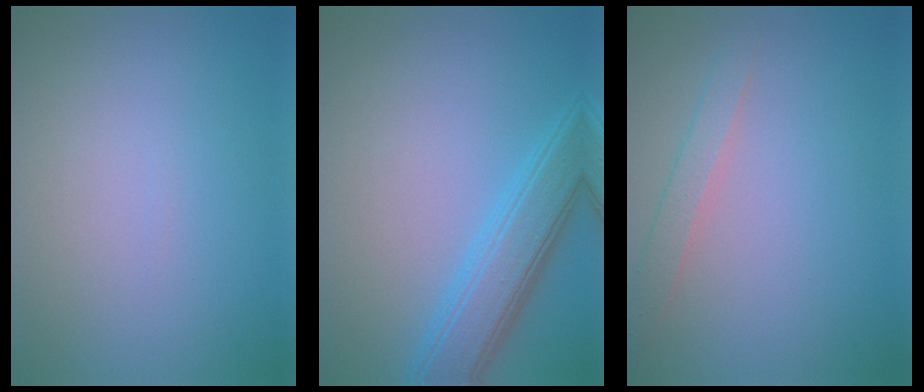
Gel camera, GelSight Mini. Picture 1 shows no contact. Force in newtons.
{"total": 5.3, "press": 5.3, "slide": 0.3}
{"total": 1.9, "press": 1.9, "slide": 0.0}